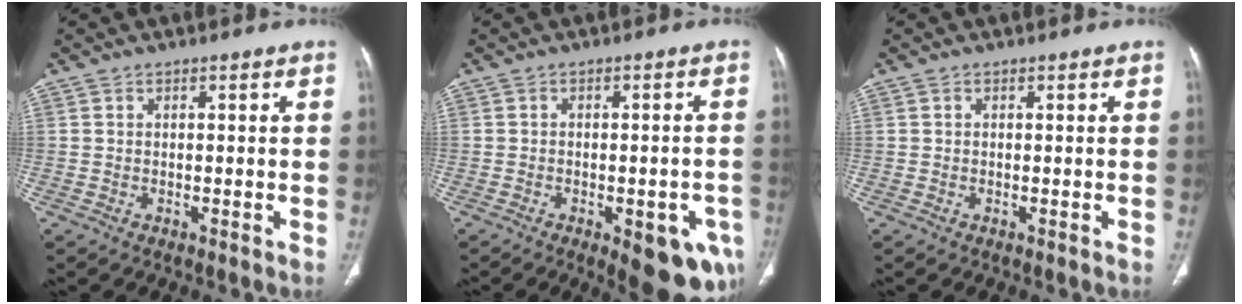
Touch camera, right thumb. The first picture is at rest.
{"total": 12.4, "force": [-5.5, 5.1, 9.8], "torque": [-0.092, 0.014, -0.057]}
{"total": 0.0}